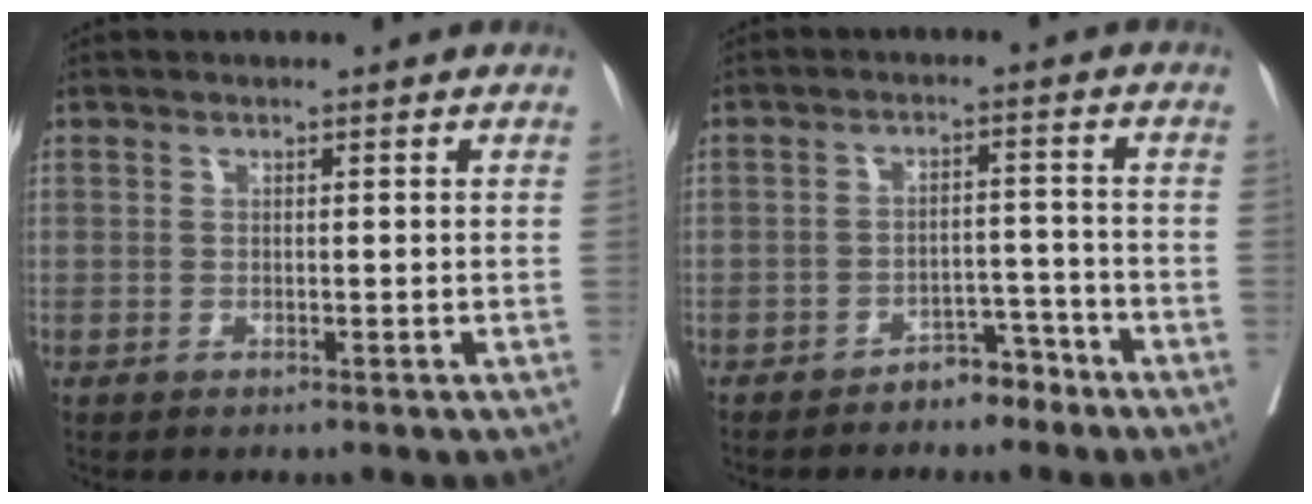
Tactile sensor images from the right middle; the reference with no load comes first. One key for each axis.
{"total": 5.3, "fx": -4.4, "fy": 2.2, "fz": 1.9, "tx": -0.021, "ty": 0.012, "tz": -0.069}